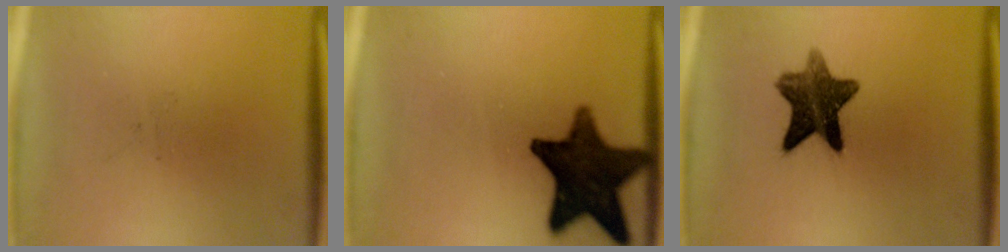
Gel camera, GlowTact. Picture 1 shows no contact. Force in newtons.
{"total": 15.4}
{"total": 10.1}